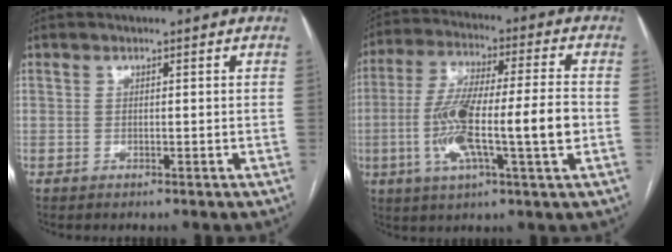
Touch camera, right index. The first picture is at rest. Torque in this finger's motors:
{"motor_torque": [0.96, -0.19, 0.53, 0.21]}